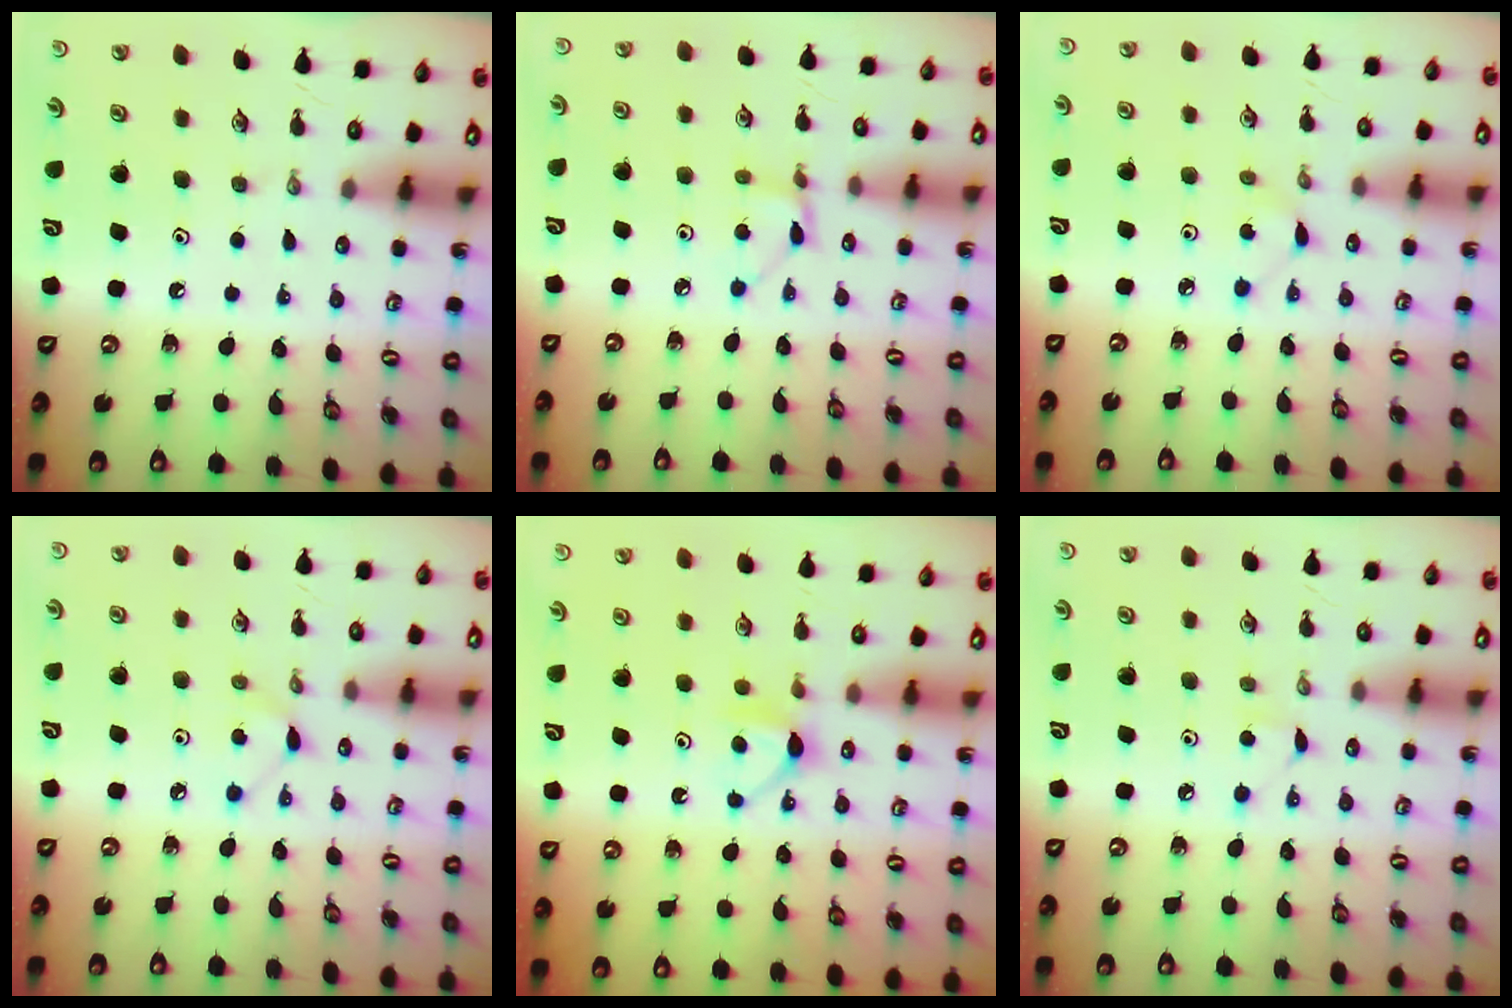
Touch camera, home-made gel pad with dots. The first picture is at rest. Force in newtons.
{"total": 2.7, "press": 2.7, "slide": 0.3}
{"total": 3.0, "press": 3.0, "slide": 0.3}
{"total": 4.8, "press": 4.7, "slide": 0.7}
{"total": 6.2, "press": 6.2, "slide": 0.5}
{"total": 3.1, "press": 3.1, "slide": 0.4}